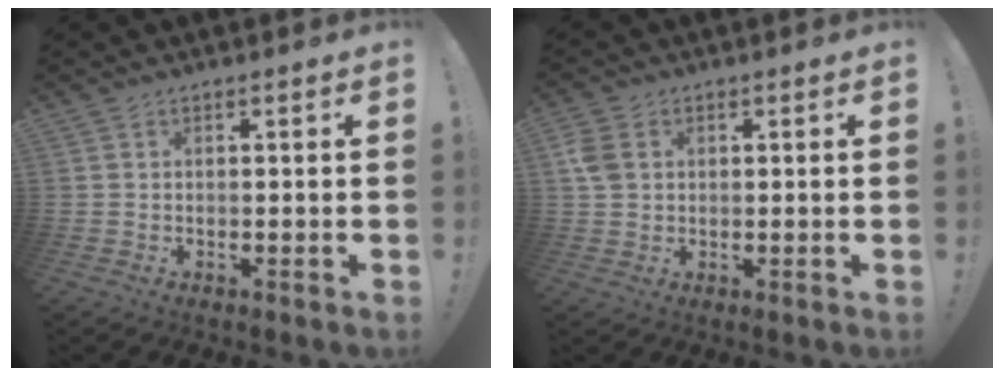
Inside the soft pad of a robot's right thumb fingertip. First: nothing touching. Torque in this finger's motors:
{"motor_torque": [0.04, 0.04, 0.00, 0.05, 0.09]}